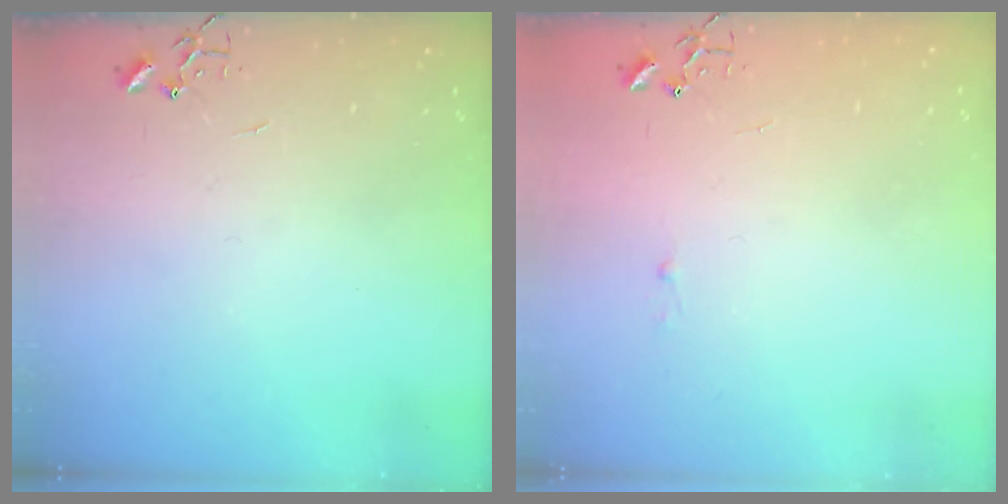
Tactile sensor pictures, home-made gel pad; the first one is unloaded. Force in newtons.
{"total": 1.8, "press": 1.8, "slide": 0.2}